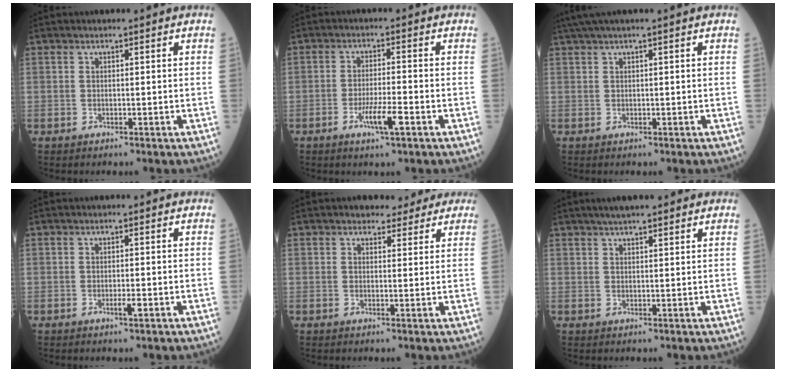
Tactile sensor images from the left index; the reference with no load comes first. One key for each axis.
{"total": 4.8, "fx": -2.3, "fy": 0.2, "fz": 4.2, "tx": -0.082, "ty": -0.007, "tz": -0.041}
{"total": 2.3, "fx": 1.6, "fy": -0.5, "fz": 1.7, "tx": -0.041, "ty": 0.020, "tz": 0.037}
{"total": 1.2, "fx": -0.5, "fy": 0.1, "fz": 1.0, "tx": -0.021, "ty": -0.002, "tz": -0.006}
{"total": 4.0, "fx": 3.4, "fy": 2.2, "fz": 0.7, "tx": 0.002, "ty": 0.010, "tz": 0.033}
{"total": 6.0, "fx": 4.7, "fy": 1.0, "fz": 3.5, "tx": -0.048, "ty": 0.030, "tz": 0.071}